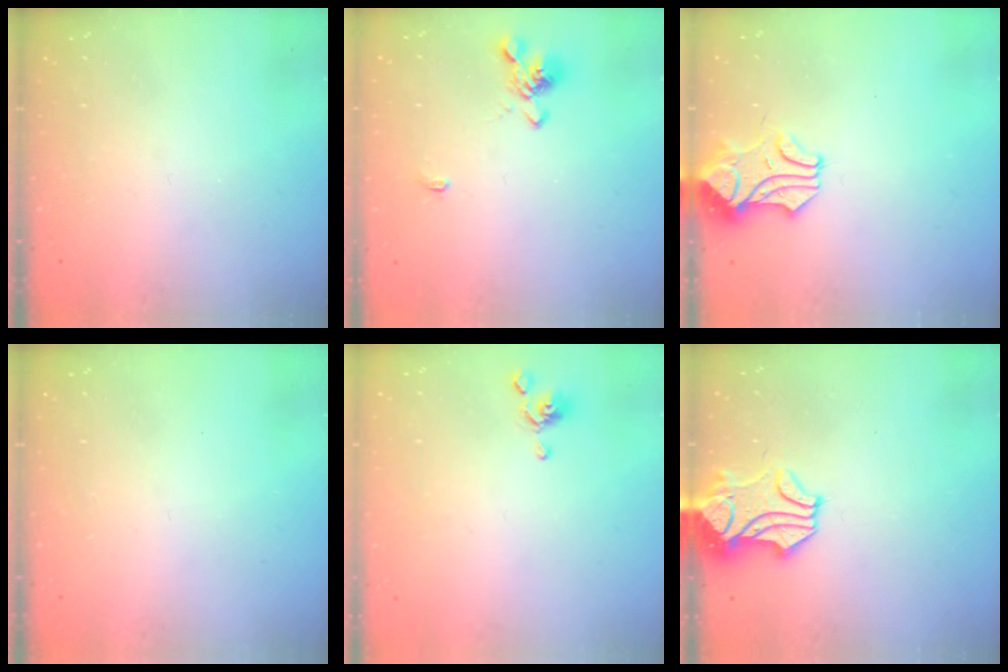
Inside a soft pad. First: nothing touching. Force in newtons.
{"total": 1.5, "press": 1.2, "slide": 0.9}
{"total": 1.1, "press": 1.0, "slide": 0.2}
{"total": 0.0}
{"total": 0.0}
{"total": 2.3, "press": 1.8, "slide": 1.4}